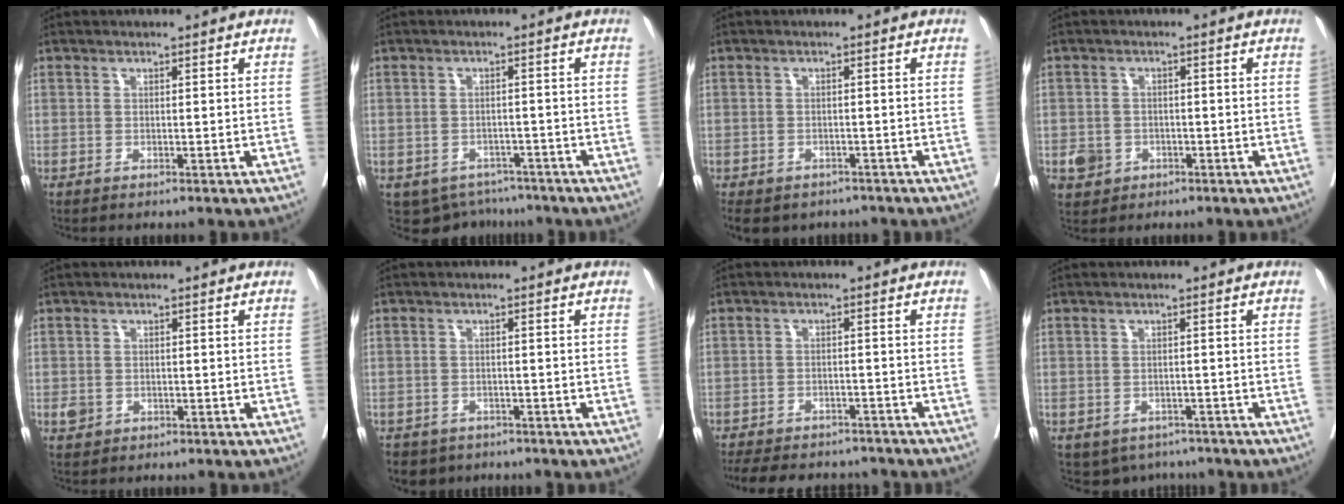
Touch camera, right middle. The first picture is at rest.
{"total": 6.3, "force": [-4.9, 3.8, 0.4], "torque": [0.001, 0.008, -0.064]}
{"total": 11.8, "force": [-8.2, 7.5, 3.8], "torque": [-0.106, -0.008, -0.095]}
{"total": 3.9, "force": [-1.6, 3.4, 0.9], "torque": [-0.012, 0.006, -0.021]}
{"total": 1.6, "force": [-0.5, 1.4, 0.7], "torque": [-0.013, 0.003, -0.003]}
{"total": 3.8, "force": [-2.9, 2.5, 0.1], "torque": [0.001, 0.004, -0.046]}
{"total": 14.4, "force": [-12.7, 4.7, 4.8], "torque": [-0.105, -0.001, -0.167]}
{"total": 4.3, "force": [-3.4, 2.6, 0.4], "torque": [0.008, 0.007, -0.044]}